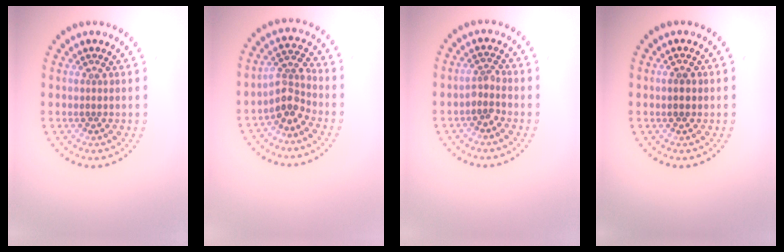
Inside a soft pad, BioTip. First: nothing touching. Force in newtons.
{"total": 2.8, "press": 2.2, "slide": 1.8}
{"total": 1.7, "press": 1.2, "slide": 1.2}
{"total": 1.9, "press": 1.9, "slide": 0.1}